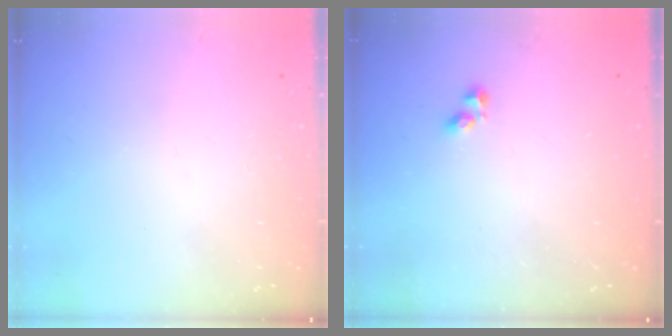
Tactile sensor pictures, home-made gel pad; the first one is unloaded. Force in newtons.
{"total": 1.6, "press": 1.5, "slide": 0.3}